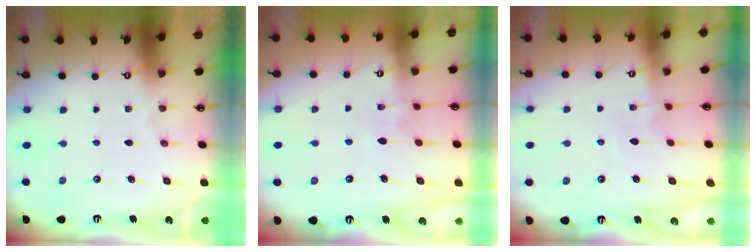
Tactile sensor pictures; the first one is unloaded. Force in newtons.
{"total": 2.4, "press": 2.4, "slide": 0.4}
{"total": 4.4, "press": 4.4, "slide": 0.2}